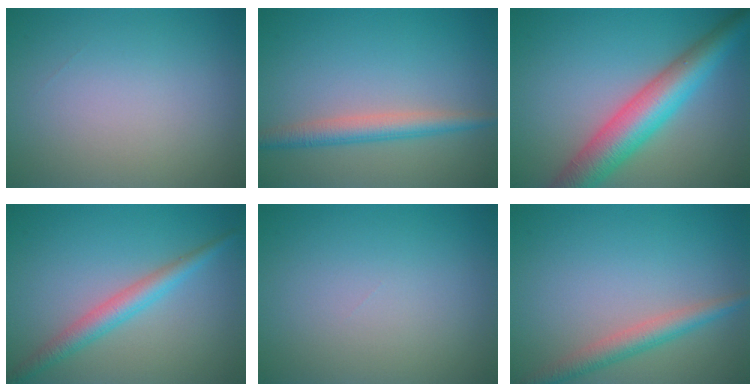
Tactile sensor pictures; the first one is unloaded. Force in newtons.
{"total": 2.9, "press": 2.9, "slide": 0.1}
{"total": 7.5, "press": 7.5, "slide": 0.1}
{"total": 2.9, "press": 2.9, "slide": 0.1}
{"total": 0.0}
{"total": 2.9, "press": 2.9, "slide": 0.2}